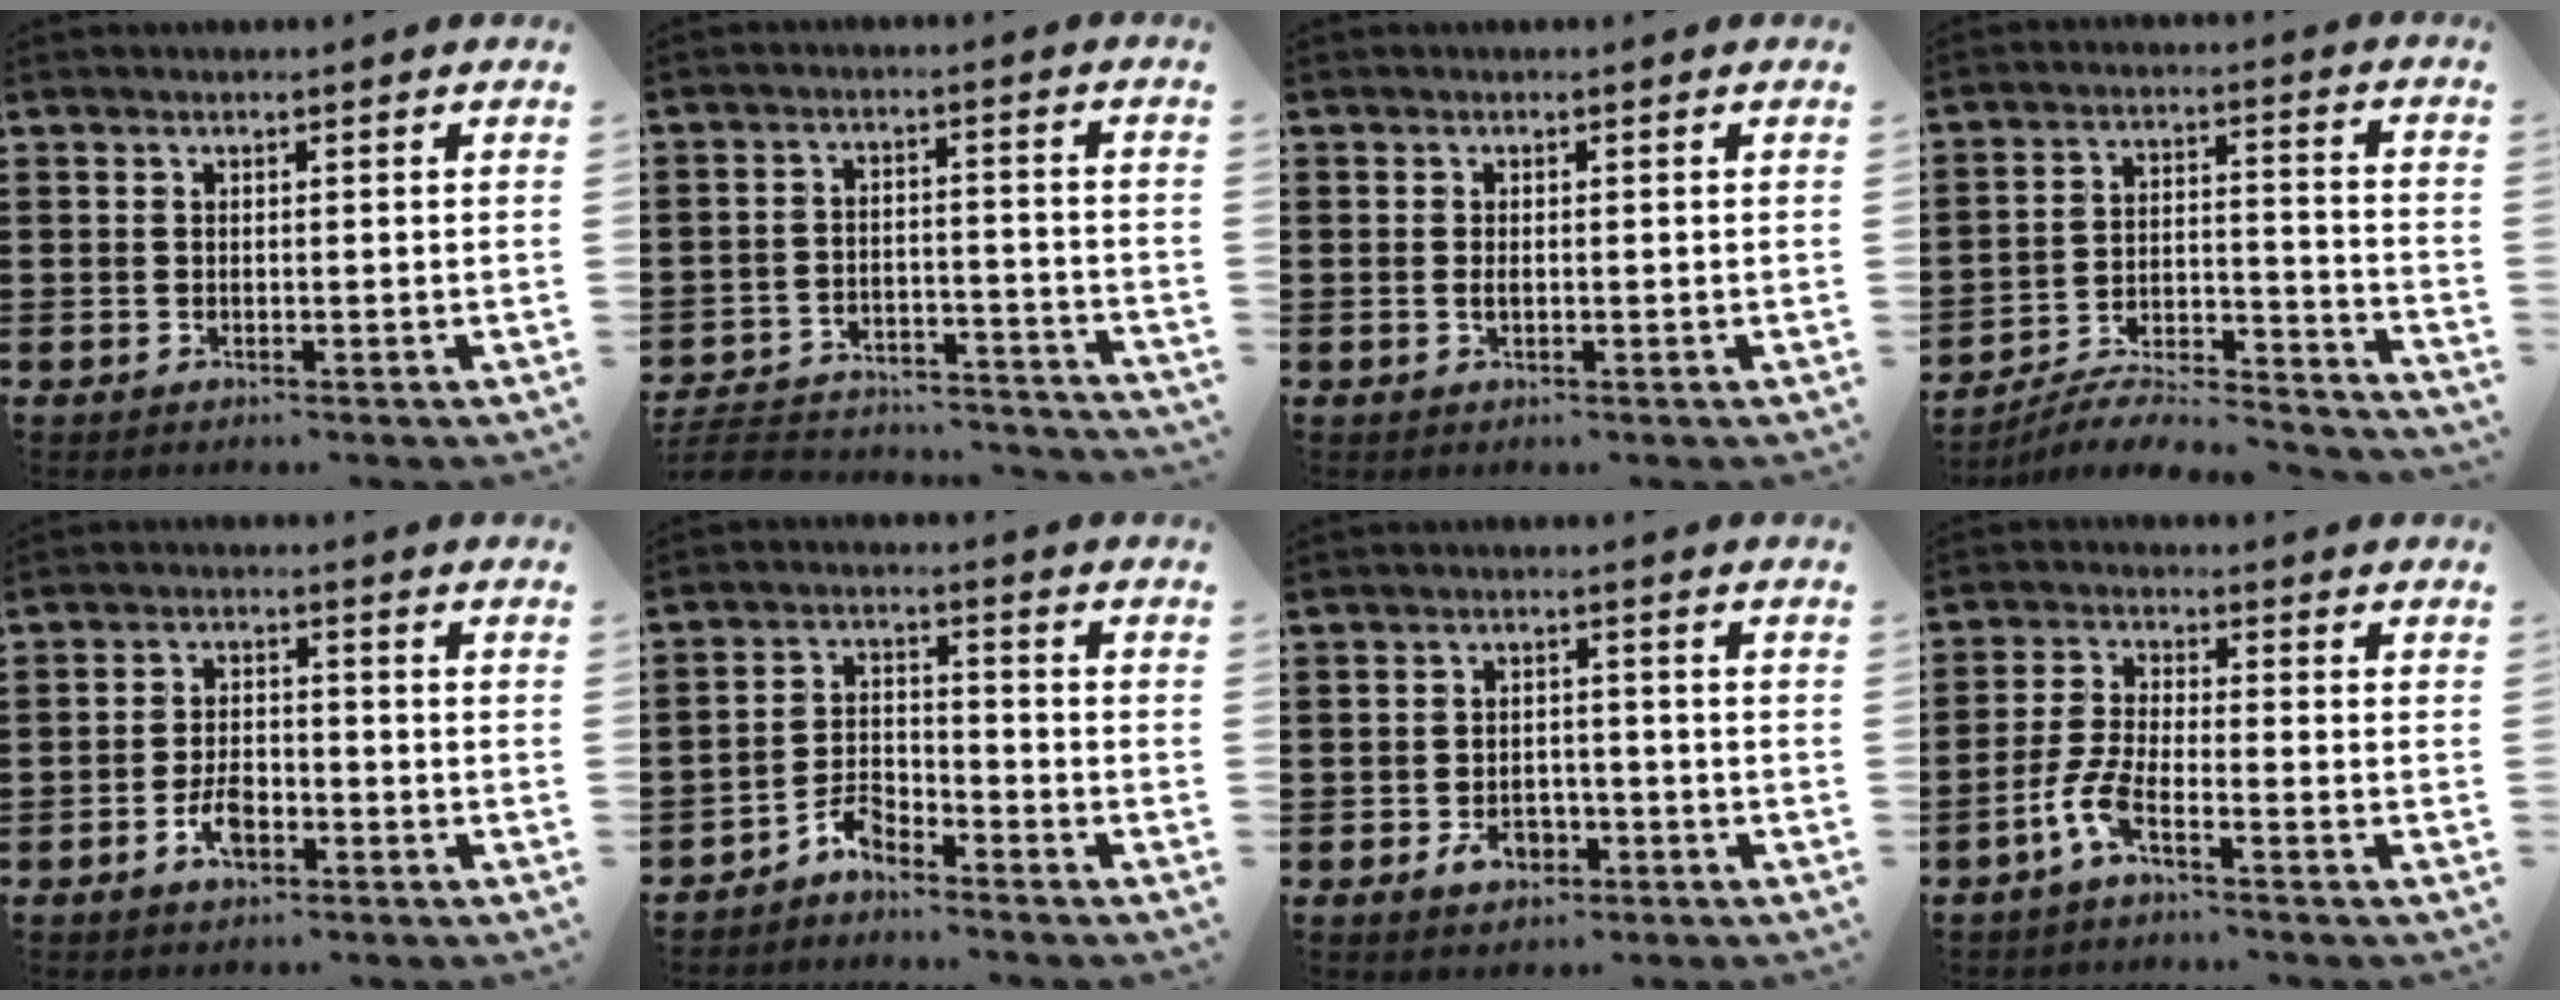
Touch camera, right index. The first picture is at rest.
{"total": 5.9, "force": [-5.7, 0.9, 1.4], "torque": [-0.033, 0.005, -0.114]}
{"total": 0.9, "force": [0.0, 0.3, 0.8], "torque": [-0.016, 0.001, -0.001]}
{"total": 6.7, "force": [-6.0, 1.4, 2.5], "torque": [-0.048, 0.000, -0.120]}
{"total": 4.6, "force": [-2.2, 2.2, 3.3], "torque": [-0.069, 0.003, -0.043]}
{"total": 4.3, "force": [-3.9, 1.3, 1.1], "torque": [-0.031, 0.010, -0.080]}
{"total": 3.9, "force": [-2.0, 2.5, 2.2], "torque": [-0.038, 0.007, -0.035]}
{"total": 4.9, "force": [-3.2, 0.8, 3.7], "torque": [-0.104, -0.014, -0.068]}